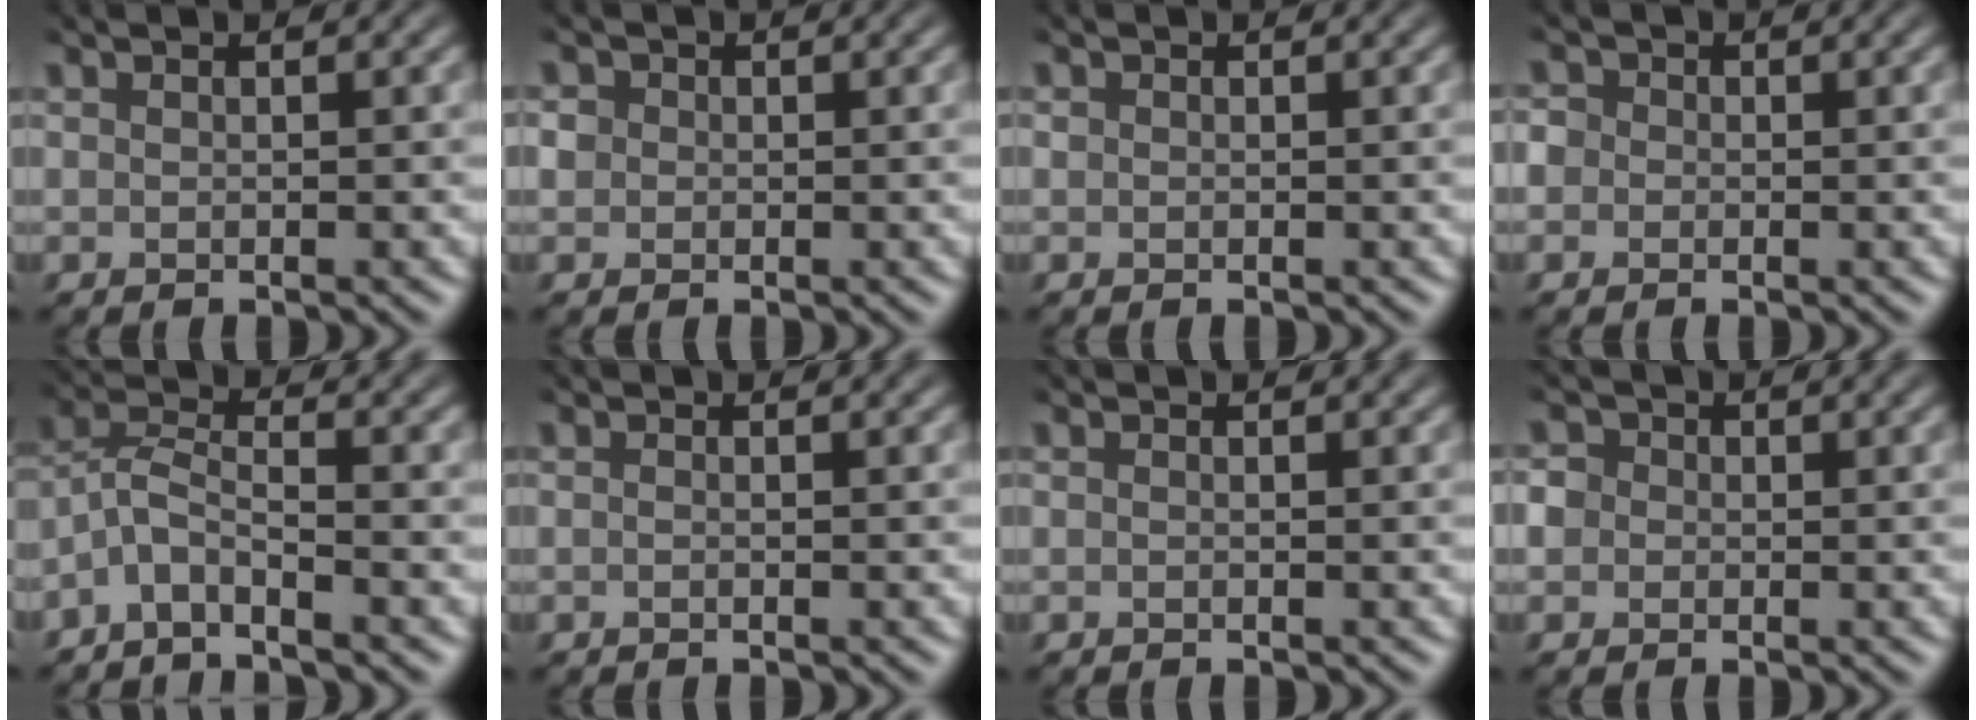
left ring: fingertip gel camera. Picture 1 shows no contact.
{"total": 2.3, "force": [-1.4, -0.3, -1.7], "torque": [0.005, -0.012, -0.011]}
{"total": 1.7, "force": [-0.8, -0.9, -1.2], "torque": [0.005, -0.015, 0.001]}
{"total": 2.8, "force": [-2.0, -0.1, -2.0], "torque": [0.014, -0.014, -0.025]}
{"total": 4.0, "force": [-4.0, -0.7, -0.2], "torque": [-0.026, -0.010, -0.071]}
{"total": 1.0, "force": [-0.9, -0.4, -0.3], "torque": [0.005, -0.009, -0.021]}
{"total": 0.7, "force": [-0.6, -0.3, -0.3], "torque": [0.006, -0.007, -0.015]}
{"total": 2.7, "force": [-1.9, 0.0, -2.0], "torque": [0.012, -0.014, -0.023]}